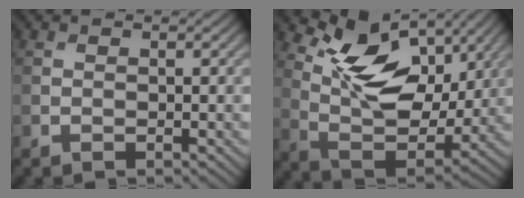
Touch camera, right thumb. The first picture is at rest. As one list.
[{"total": 12.4, "force": [5.6, 6.6, 8.8], "torque": [-0.169, -0.009, 0.101]}]